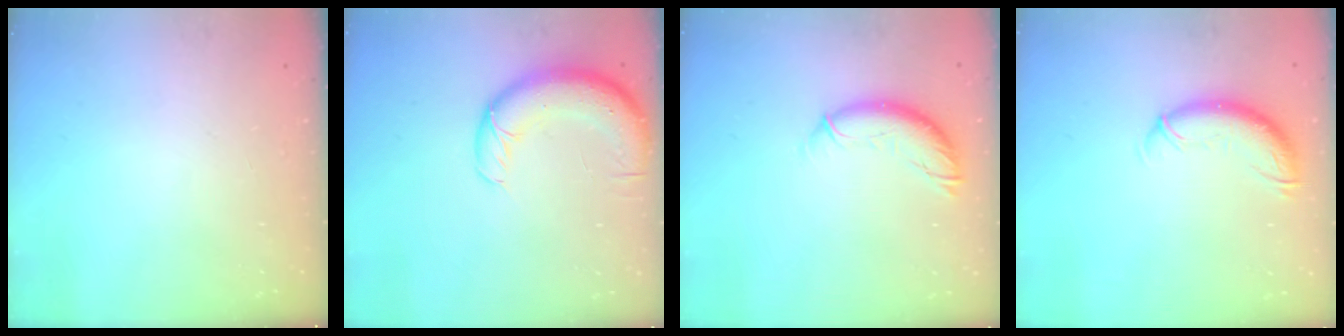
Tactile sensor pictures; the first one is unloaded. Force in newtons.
{"total": 12.4, "press": 12.0, "slide": 3.1}
{"total": 10.1, "press": 10.1, "slide": 0.6}
{"total": 10.9, "press": 10.9, "slide": 1.1}